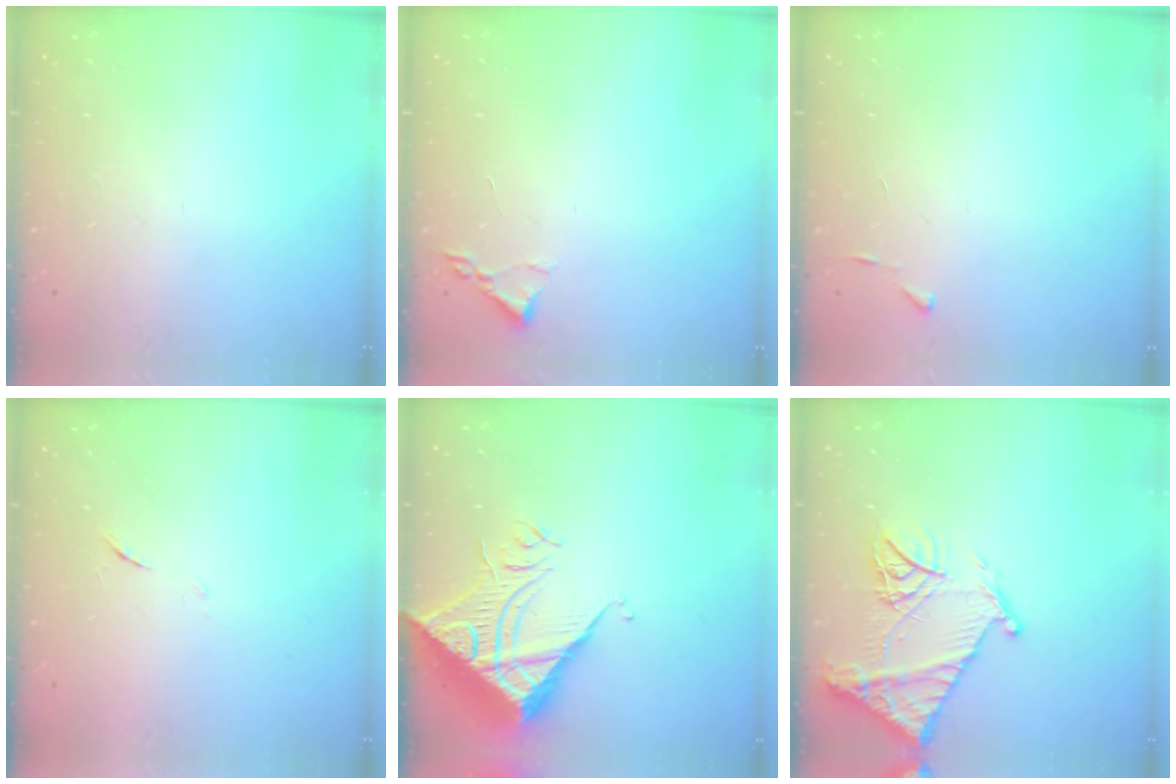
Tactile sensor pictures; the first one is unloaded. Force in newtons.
{"total": 1.8, "press": 1.8, "slide": 0.3}
{"total": 2.7, "press": 2.7, "slide": 0.3}
{"total": 4.3, "press": 4.1, "slide": 1.2}
{"total": 12.1, "press": 12.0, "slide": 1.2}
{"total": 17.2, "press": 17.1, "slide": 1.7}